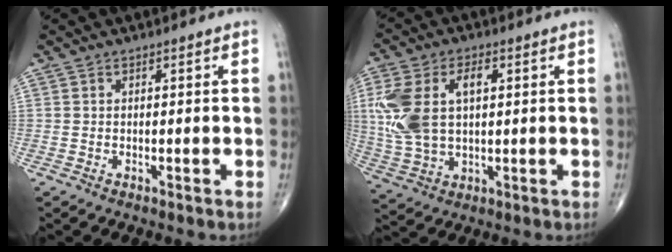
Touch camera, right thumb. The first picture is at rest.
{"total": 14.3, "force": [2.7, 8.3, 11.4], "torque": [-0.245, 0.009, 0.057]}